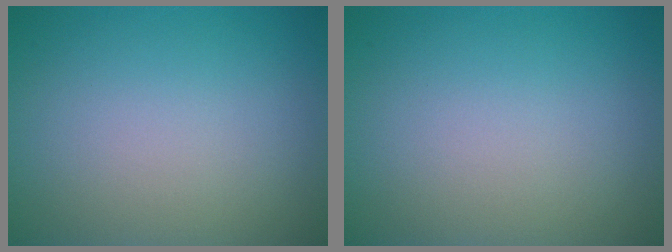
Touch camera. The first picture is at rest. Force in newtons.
{"total": 0.0}